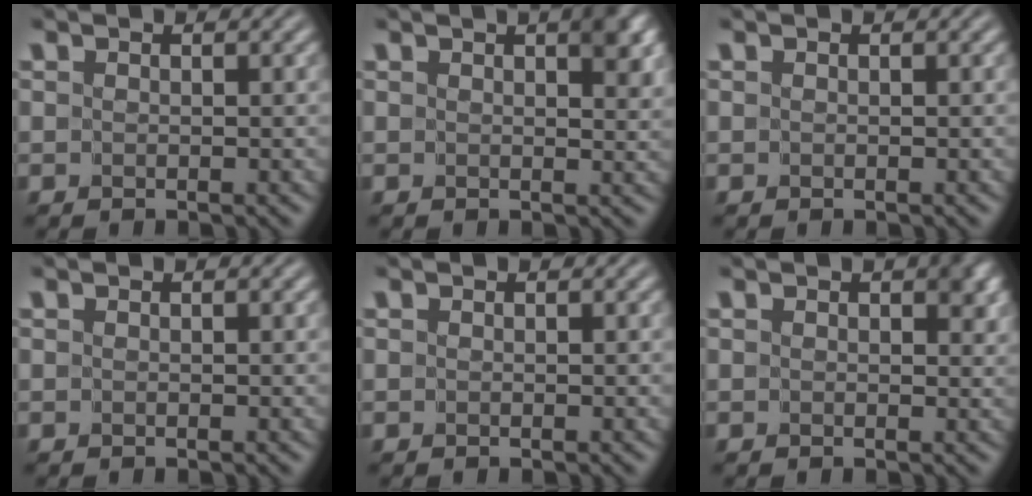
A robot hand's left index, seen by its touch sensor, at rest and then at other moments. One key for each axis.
{"total": 3.2, "fx": 1.4, "fy": 1.3, "fz": 2.5, "tx": -0.026, "ty": 0.000, "tz": 0.021}
{"total": 0.0}
{"total": 0.0}
{"total": 0.0}
{"total": 2.2, "fx": 0.7, "fy": 1.3, "fz": 1.6, "tx": -0.016, "ty": -0.002, "tz": 0.011}